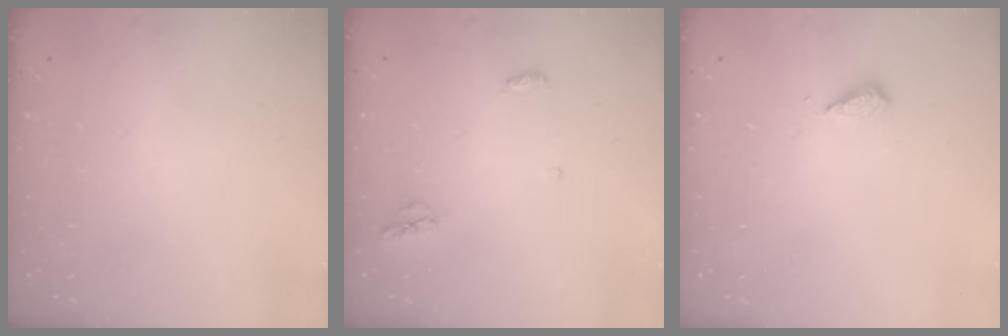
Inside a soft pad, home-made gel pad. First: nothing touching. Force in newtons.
{"total": 4.2, "press": 4.1, "slide": 0.9}
{"total": 5.8, "press": 5.6, "slide": 1.3}